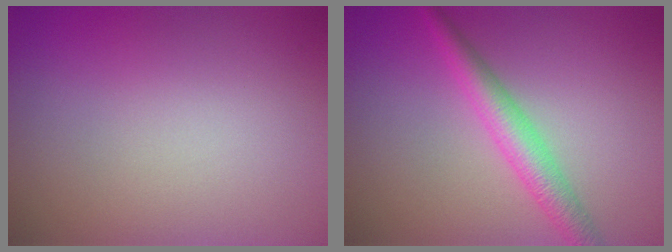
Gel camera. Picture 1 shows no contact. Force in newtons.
{"total": 3.6, "press": 3.6, "slide": 0.0}